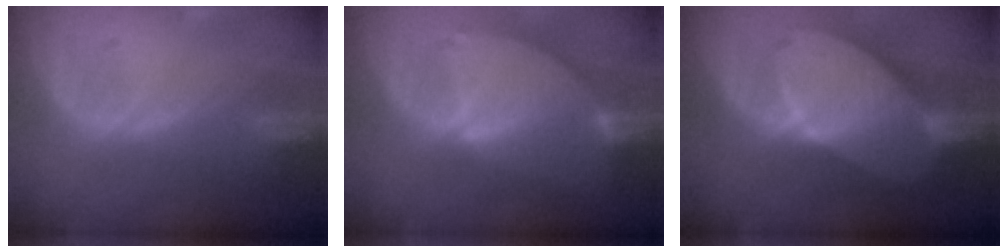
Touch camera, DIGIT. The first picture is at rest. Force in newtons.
{"total": 9.1, "press": 7.8, "slide": 4.7}
{"total": 10.5, "press": 10.5, "slide": 0.6}